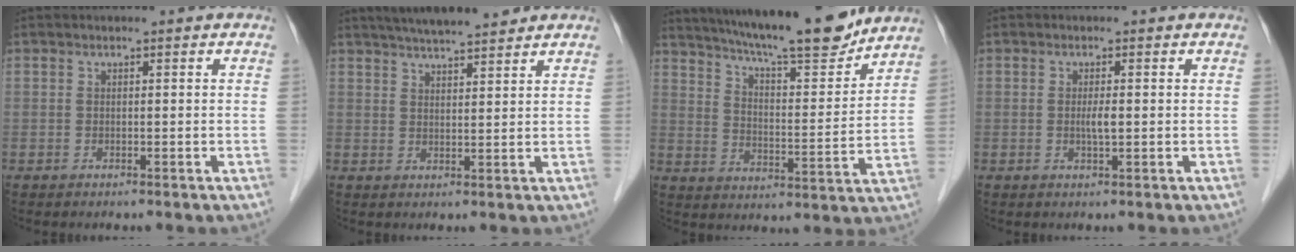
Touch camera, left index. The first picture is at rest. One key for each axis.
{"total": 9.3, "fx": 8.1, "fy": 0.7, "fz": 4.4, "tx": -0.068, "ty": 0.020, "tz": 0.120}
{"total": 18.2, "fx": 16.1, "fy": 1.4, "fz": 8.5, "tx": -0.139, "ty": -0.006, "tz": 0.241}
{"total": 1.7, "fx": -0.2, "fy": 0.2, "fz": 1.6, "tx": -0.033, "ty": -0.002, "tz": -0.002}